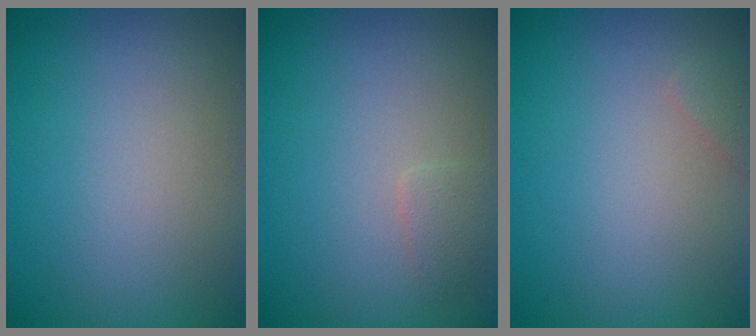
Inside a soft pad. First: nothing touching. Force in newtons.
{"total": 1.0, "press": 1.0, "slide": 0.0}
{"total": 0.6, "press": 0.6, "slide": 0.1}